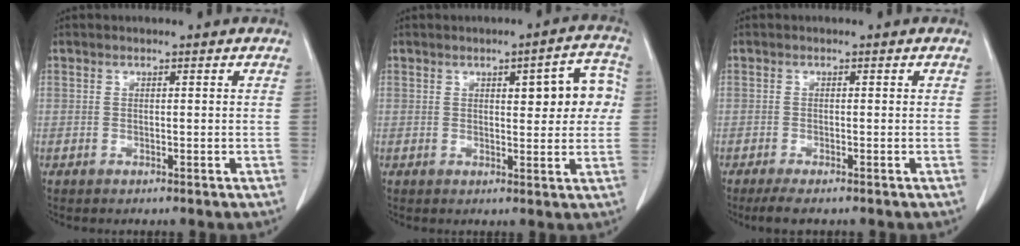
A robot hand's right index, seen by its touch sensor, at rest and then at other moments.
{"total": 7.8, "force": [1.5, 2.4, 7.3], "torque": [-0.084, 0.019, 0.017]}
{"total": 3.2, "force": [-2.4, 0.5, 2.0], "torque": [-0.033, -0.008, -0.039]}